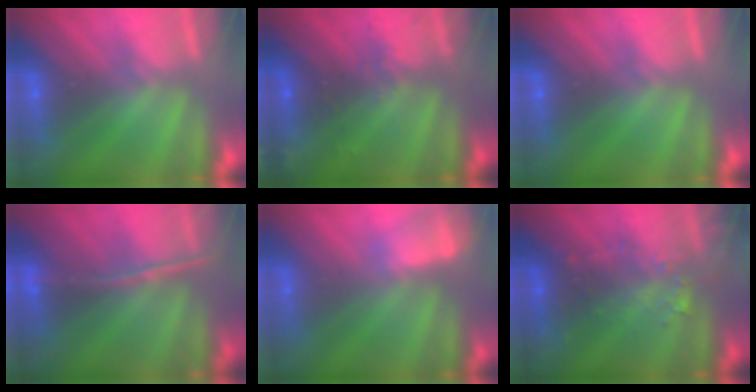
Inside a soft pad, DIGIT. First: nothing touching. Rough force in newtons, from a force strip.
{"total": 3.3}
{"total": 0.0}
{"total": 1.7}
{"total": 3.0}
{"total": 7.8}